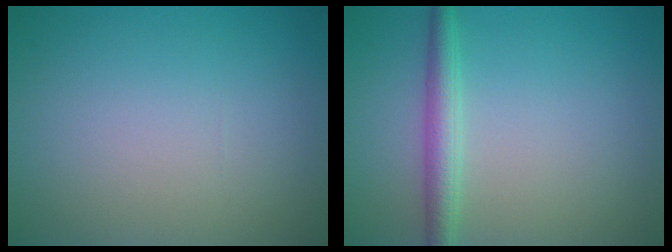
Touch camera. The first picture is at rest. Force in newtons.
{"total": 2.7, "press": 2.7, "slide": 0.0}